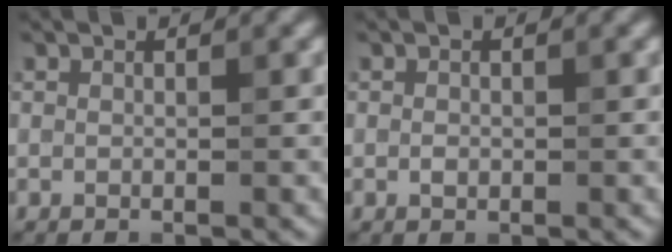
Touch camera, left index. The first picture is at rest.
{"total": 0.7, "force": [-0.1, 0.5, 0.4], "torque": [-0.006, -0.002, -0.002]}